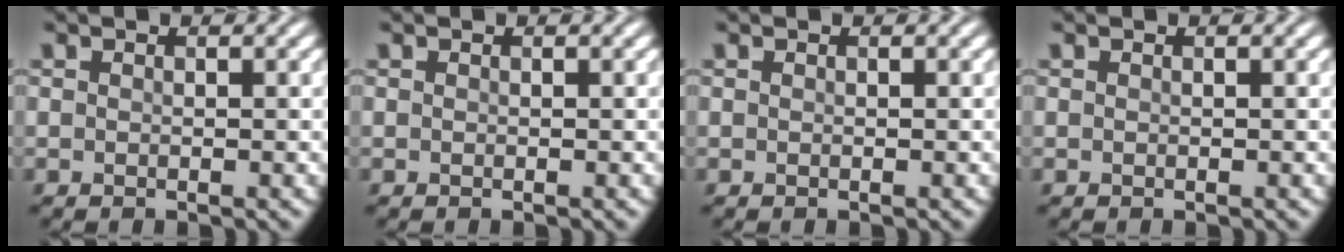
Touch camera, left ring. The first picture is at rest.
{"total": 0.0}
{"total": 0.0}
{"total": 0.0}